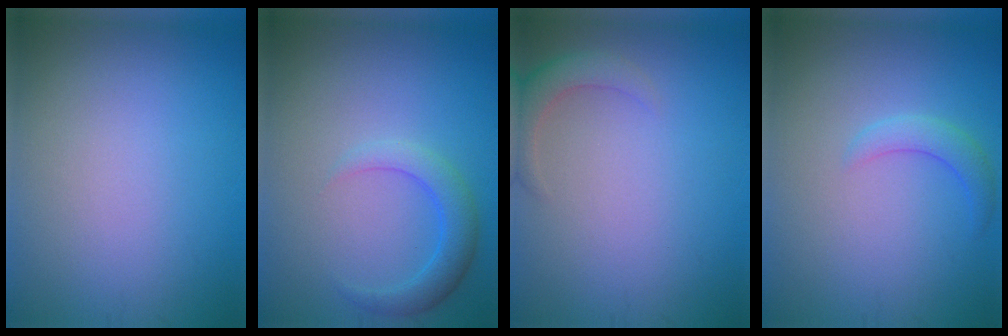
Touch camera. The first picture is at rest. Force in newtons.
{"total": 2.9, "press": 2.9, "slide": 0.1}
{"total": 2.5, "press": 2.5, "slide": 0.3}
{"total": 2.0, "press": 2.0, "slide": 0.1}